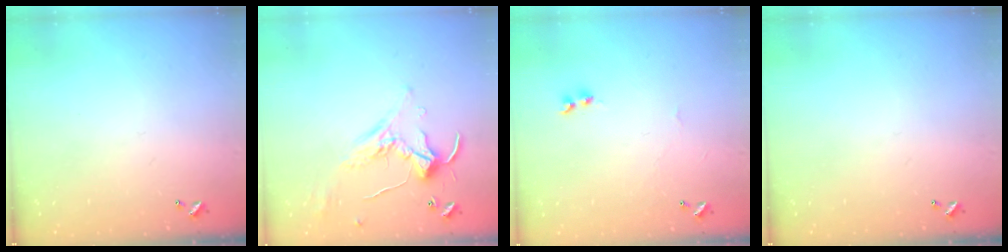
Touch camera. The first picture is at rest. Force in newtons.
{"total": 1.0, "press": 0.5, "slide": 0.8}
{"total": 2.0, "press": 1.9, "slide": 0.6}
{"total": 0.0}